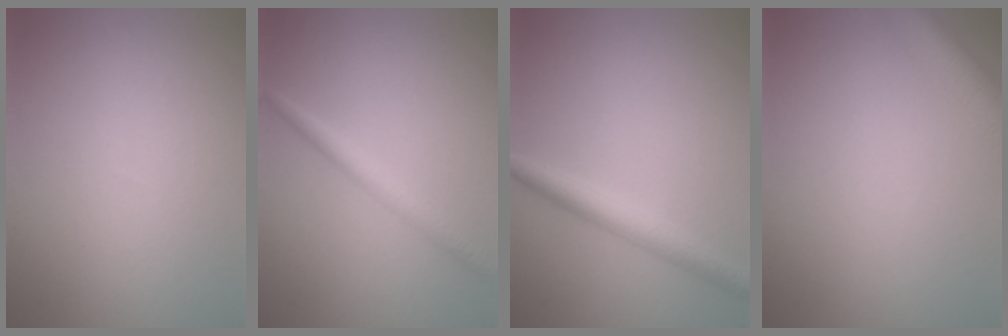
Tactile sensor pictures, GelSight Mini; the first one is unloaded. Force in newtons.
{"total": 2.1, "press": 2.1, "slide": 0.1}
{"total": 2.9, "press": 2.9, "slide": 0.1}
{"total": 4.8, "press": 4.8, "slide": 0.3}